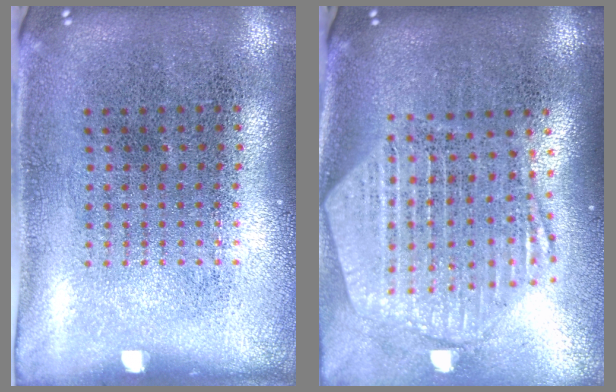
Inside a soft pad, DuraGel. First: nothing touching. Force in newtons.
{"total": 2.6, "press": 2.1, "slide": 1.5}